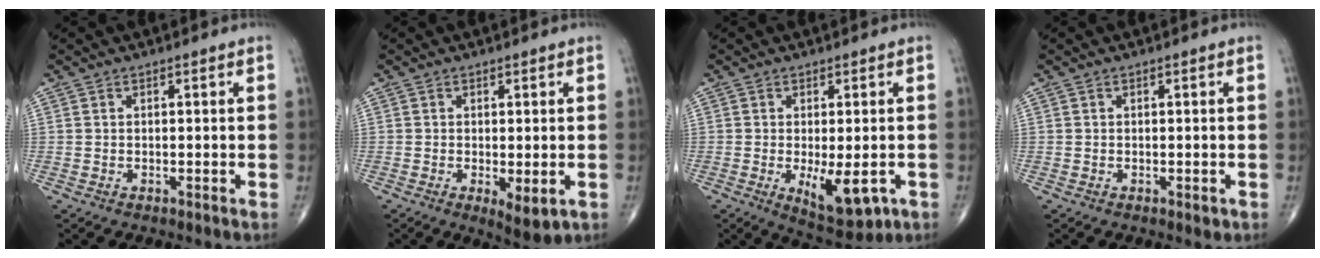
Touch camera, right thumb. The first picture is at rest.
{"total": 4.7, "force": [-1.2, 1.6, 4.2], "torque": [-0.063, -0.015, -0.012]}
{"total": 9.0, "force": [-2.4, 3.5, 7.9], "torque": [-0.110, -0.016, -0.025]}
{"total": 0.8, "force": [-0.2, 0.5, 0.6], "torque": [-0.002, -0.001, -0.002]}